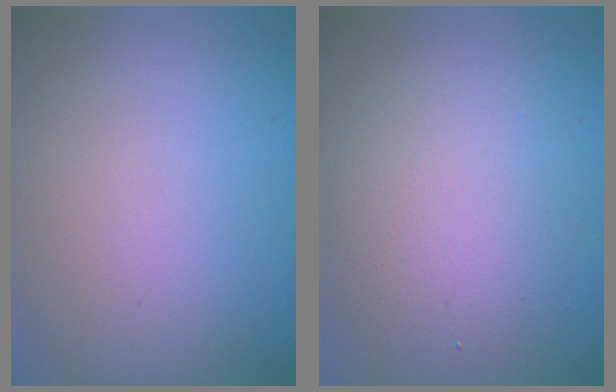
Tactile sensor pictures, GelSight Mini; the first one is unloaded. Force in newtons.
{"total": 3.9, "press": 3.9, "slide": 0.3}